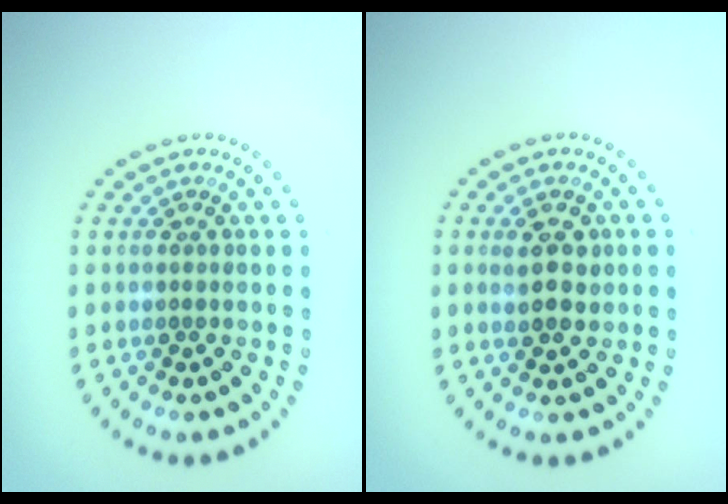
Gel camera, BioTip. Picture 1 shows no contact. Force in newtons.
{"total": 2.5, "press": 2.4, "slide": 0.5}